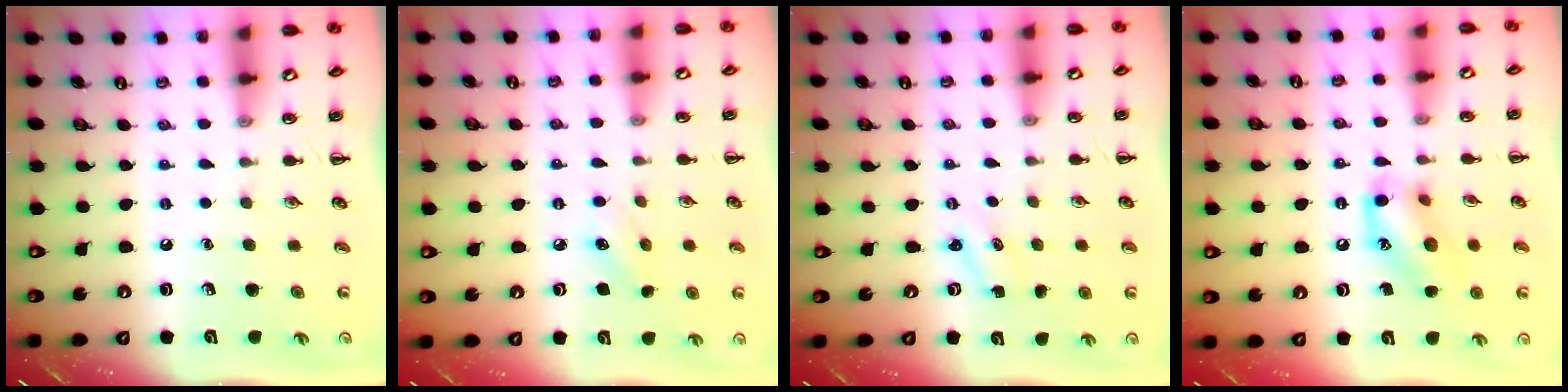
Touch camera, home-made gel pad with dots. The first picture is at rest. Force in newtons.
{"total": 4.6, "press": 4.4, "slide": 1.1}
{"total": 1.3, "press": 1.2, "slide": 0.3}
{"total": 13.2, "press": 13.1, "slide": 1.2}